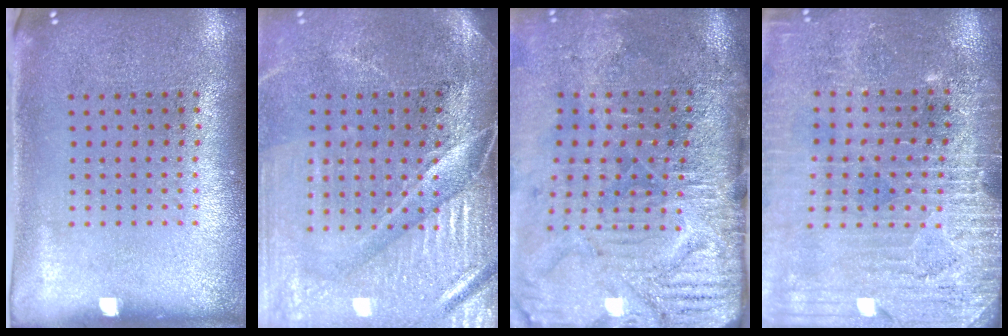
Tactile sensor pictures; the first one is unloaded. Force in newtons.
{"total": 4.5, "press": 3.8, "slide": 2.3}
{"total": 4.9, "press": 4.0, "slide": 2.8}
{"total": 3.2, "press": 3.1, "slide": 0.6}